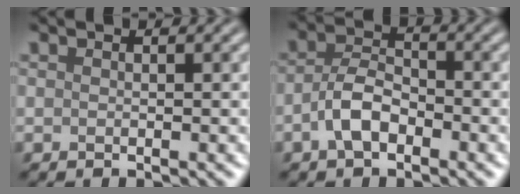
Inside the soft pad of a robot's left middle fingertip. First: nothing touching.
{"total": 3.5, "force": [-1.6, 1.9, 2.5], "torque": [-0.046, 0.009, -0.039]}